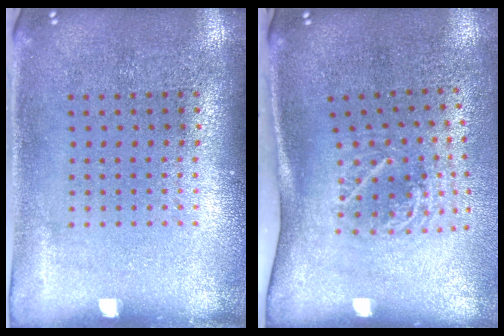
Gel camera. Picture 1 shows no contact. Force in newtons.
{"total": 2.0, "press": 1.4, "slide": 1.4}